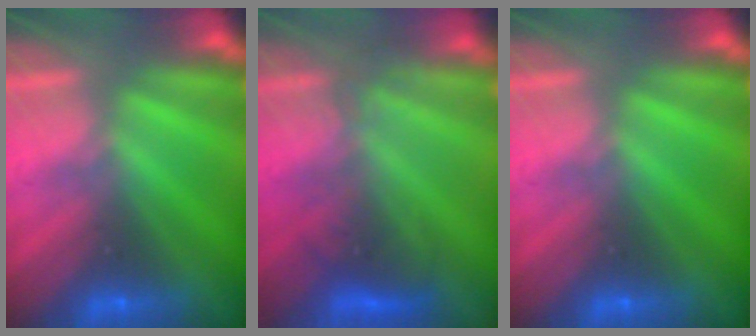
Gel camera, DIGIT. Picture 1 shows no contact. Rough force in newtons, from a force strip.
{"total": 3.0}
{"total": 0.0}